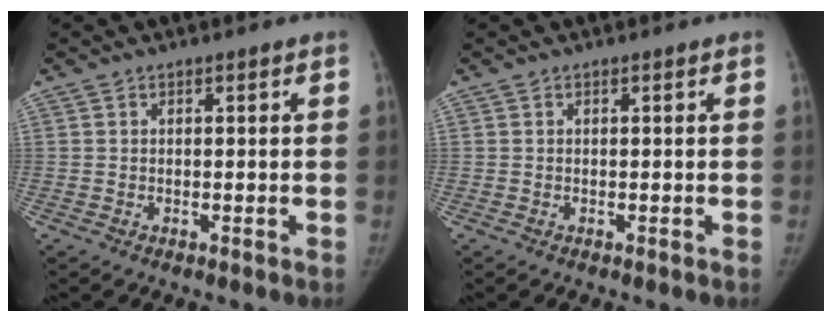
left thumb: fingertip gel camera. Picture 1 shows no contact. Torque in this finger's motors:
{"motor_torque": [0.00, 0.01, 0.01, -0.01, 0.02]}